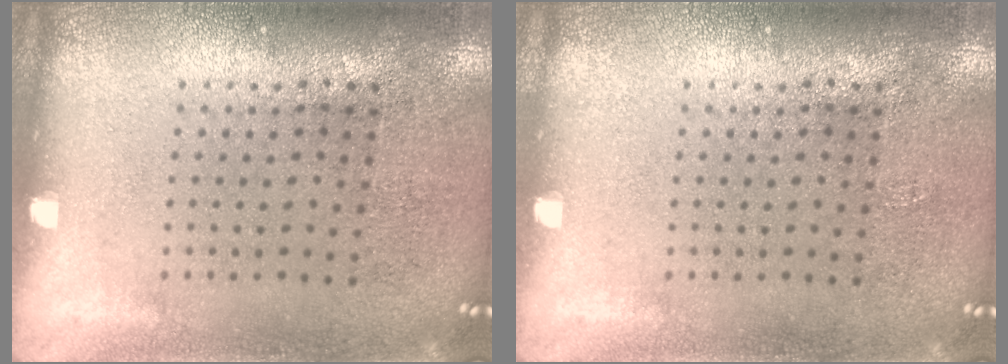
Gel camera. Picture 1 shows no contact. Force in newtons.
{"total": 0.0}